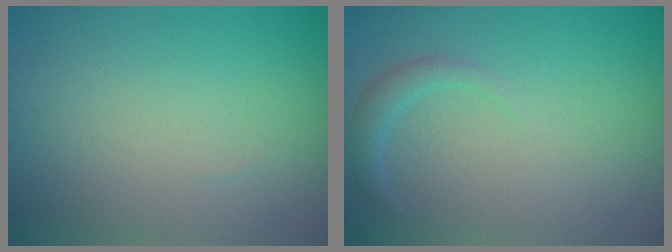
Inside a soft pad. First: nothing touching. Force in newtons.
{"total": 1.5, "press": 1.5, "slide": 0.2}